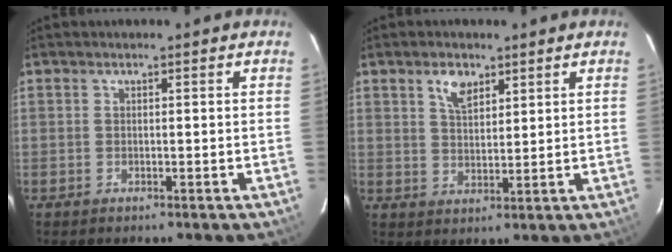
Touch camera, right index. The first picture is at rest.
{"total": 4.7, "force": [2.8, 2.5, 2.8], "torque": [-0.048, 0.006, 0.052]}